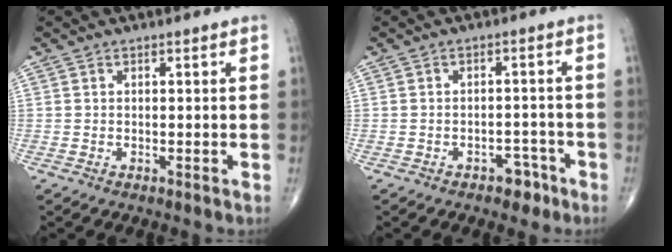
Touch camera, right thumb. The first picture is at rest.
{"total": 3.8, "force": [-2.4, 2.3, 1.7], "torque": [-0.007, 0.023, -0.030]}